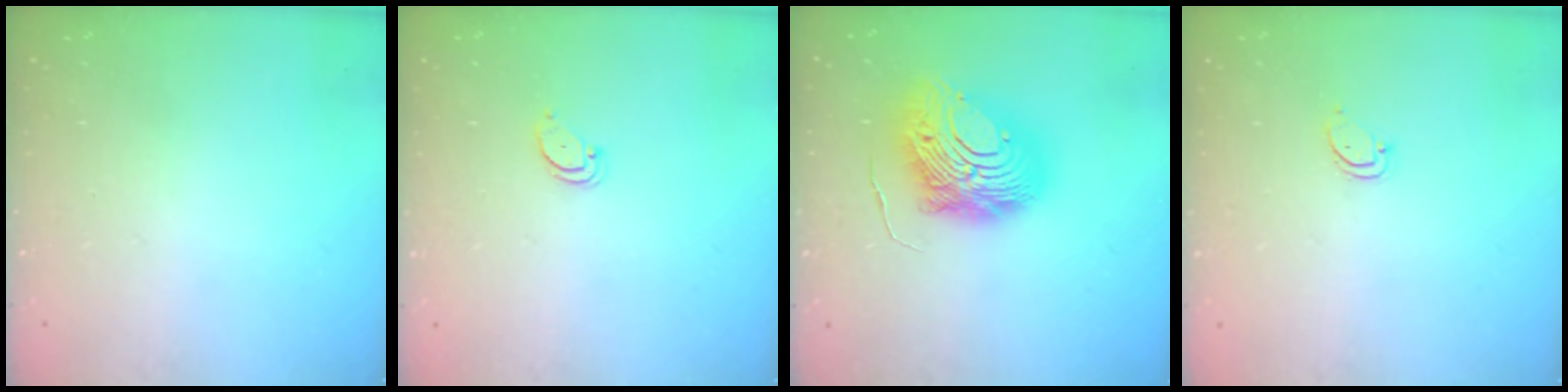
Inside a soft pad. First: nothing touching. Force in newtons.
{"total": 2.4, "press": 2.4, "slide": 0.2}
{"total": 15.3, "press": 15.2, "slide": 1.6}
{"total": 2.6, "press": 2.6, "slide": 0.3}